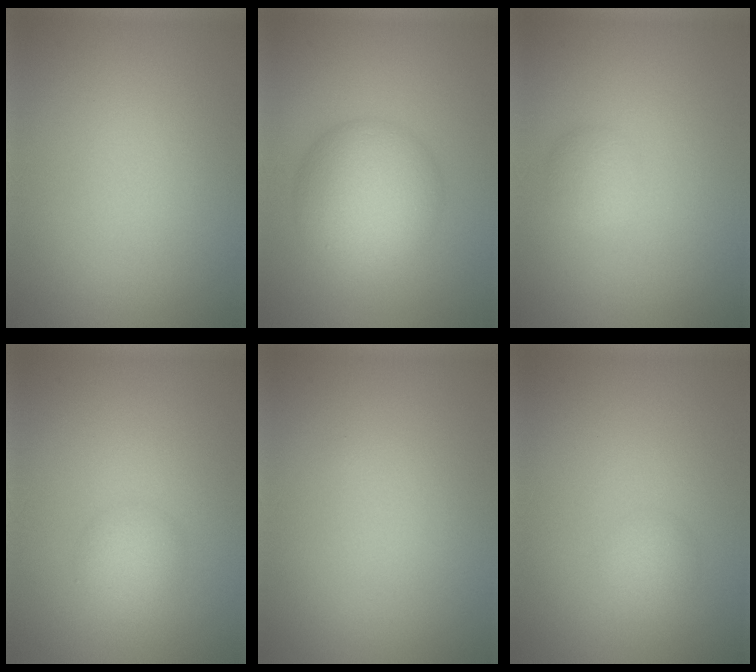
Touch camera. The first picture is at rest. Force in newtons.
{"total": 6.9, "press": 6.9, "slide": 0.1}
{"total": 1.5, "press": 1.5, "slide": 0.1}
{"total": 2.2, "press": 2.2, "slide": 0.1}
{"total": 0.0}
{"total": 1.7, "press": 1.7, "slide": 0.0}